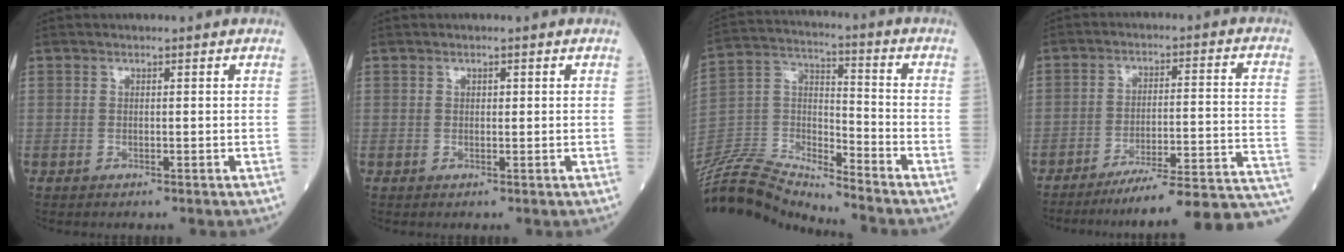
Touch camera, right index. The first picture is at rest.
{"total": 0.6, "force": [0.2, 0.4, 0.5], "torque": [-0.007, 0.000, 0.004]}
{"total": 15.1, "force": [-15.0, 0.2, 2.2], "torque": [-0.051, 0.040, -0.289]}
{"total": 20.2, "force": [-18.0, -0.8, 9.0], "torque": [-0.052, 0.010, -0.245]}